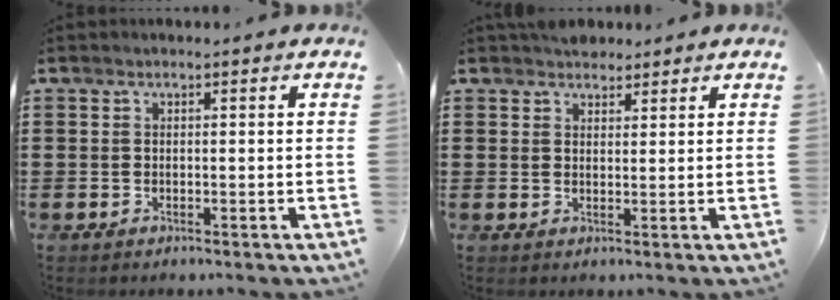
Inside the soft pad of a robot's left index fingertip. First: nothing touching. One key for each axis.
{"total": 2.7, "fx": 2.5, "fy": 1.0, "fz": 0.1, "tx": -0.009, "ty": 0.005, "tz": 0.049}